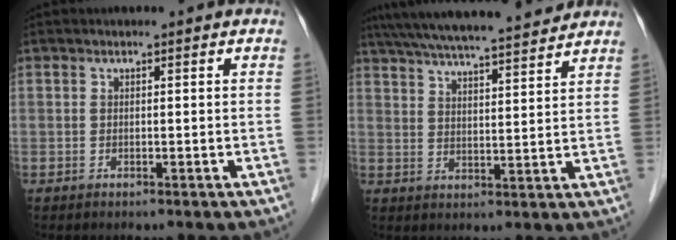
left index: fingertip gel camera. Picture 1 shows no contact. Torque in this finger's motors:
{"motor_torque": [1.00, -1.14, 0.71, 0.16]}